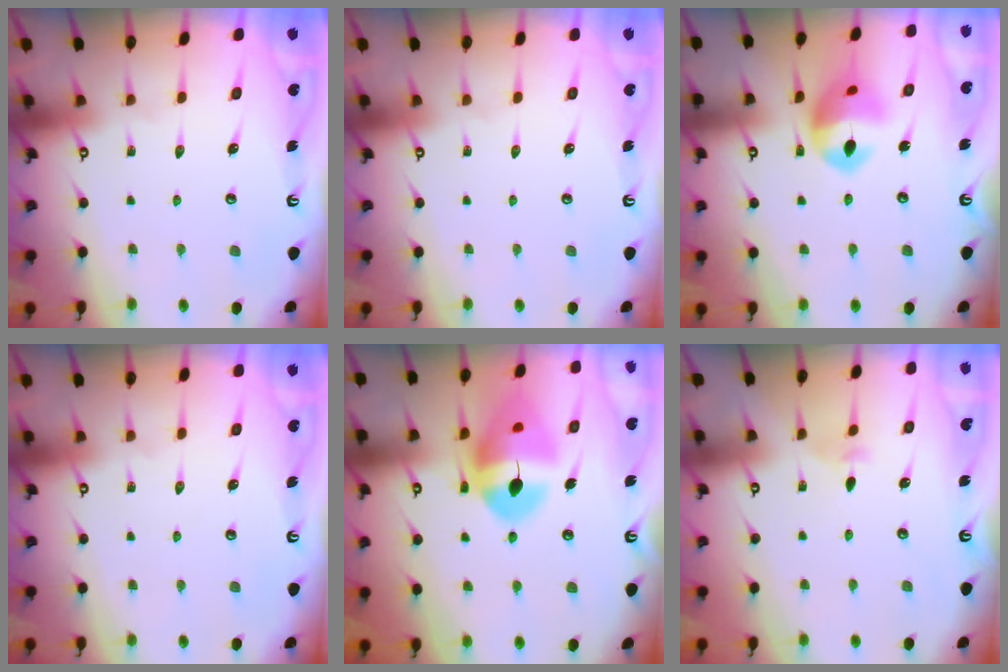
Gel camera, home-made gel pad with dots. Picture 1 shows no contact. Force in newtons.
{"total": 0.0}
{"total": 12.4, "press": 12.4, "slide": 1.2}
{"total": 0.0}
{"total": 14.8, "press": 14.7, "slide": 1.7}
{"total": 2.0, "press": 2.0, "slide": 0.5}